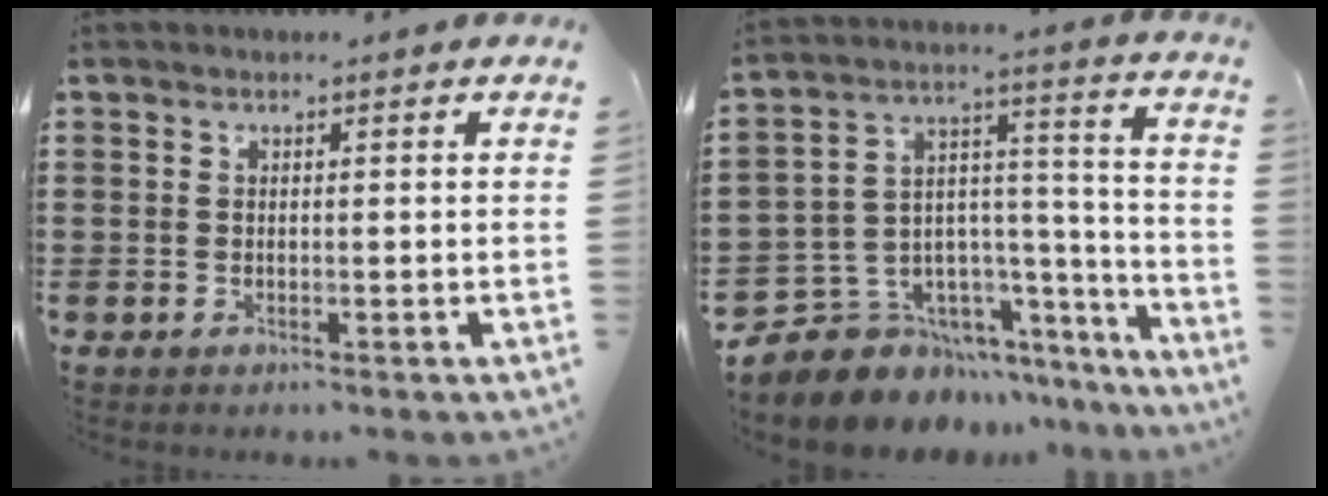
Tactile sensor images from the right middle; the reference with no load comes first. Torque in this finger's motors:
{"motor_torque": [2.14, 0.00, 0.46, 0.04]}